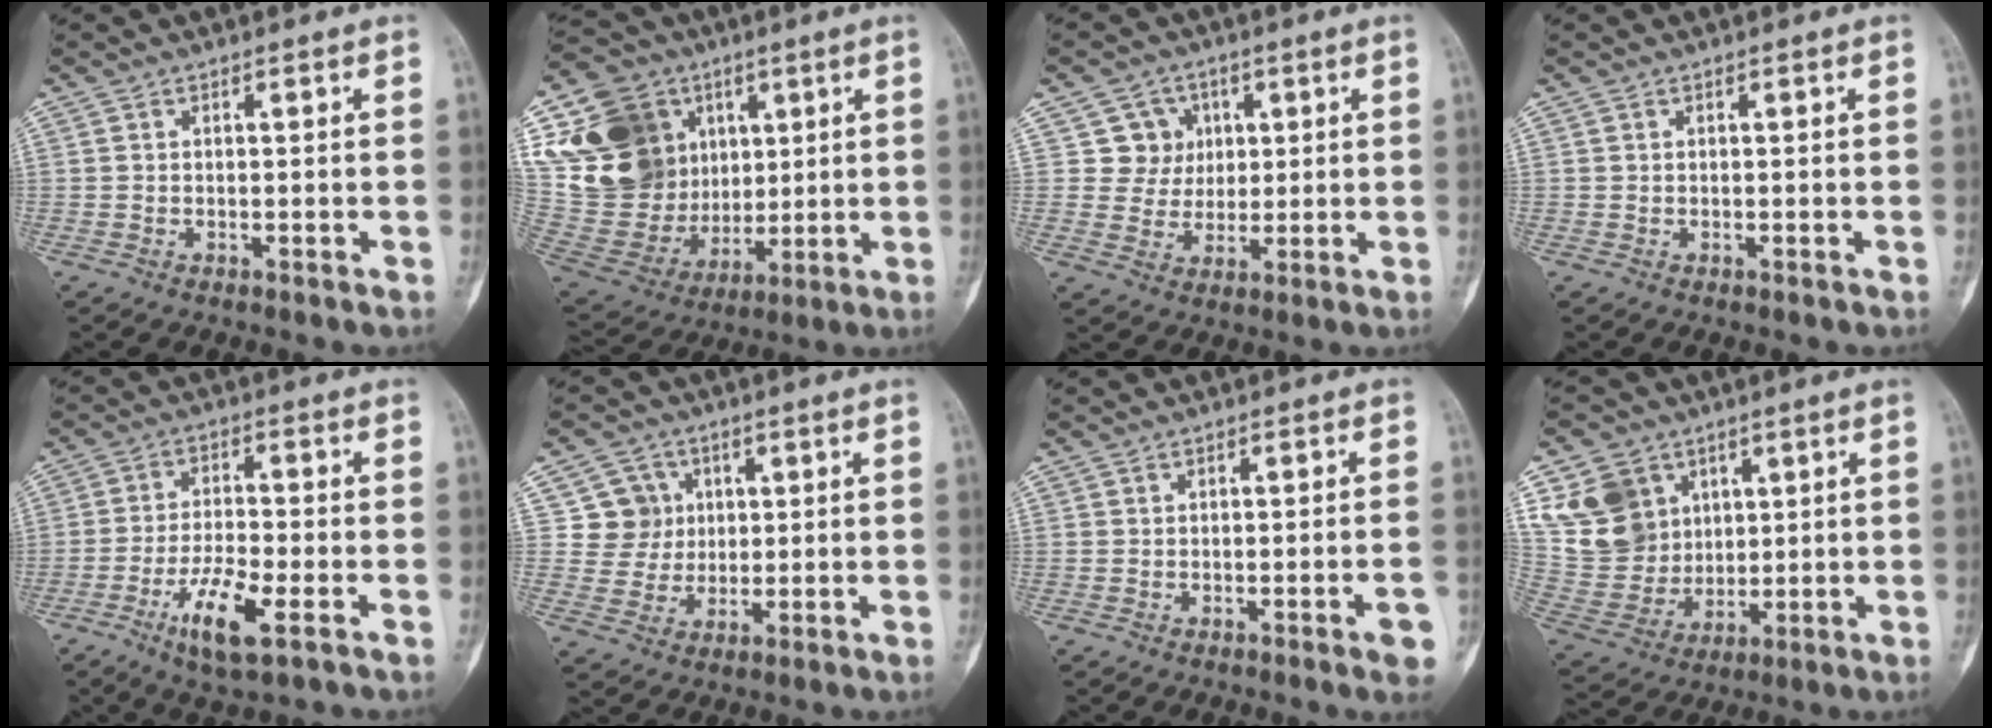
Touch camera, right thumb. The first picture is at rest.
{"total": 23.3, "force": [7.6, 18.9, 11.4], "torque": [-0.201, 0.006, 0.163]}
{"total": 6.7, "force": [2.1, 6.4, 0.7], "torque": [0.032, -0.001, 0.032]}
{"total": 0.0}
{"total": 9.3, "force": [-4.3, 2.4, 7.9], "torque": [-0.156, 0.009, -0.073]}
{"total": 7.3, "force": [2.0, 6.9, 0.9], "torque": [0.024, -0.001, 0.034]}
{"total": 3.6, "force": [-1.7, 0.5, 3.2], "torque": [-0.038, 0.005, -0.022]}
{"total": 13.7, "force": [5.7, 11.3, 5.2], "torque": [-0.079, -0.014, 0.127]}